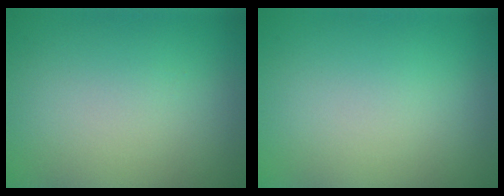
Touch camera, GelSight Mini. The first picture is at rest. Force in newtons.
{"total": 0.0}